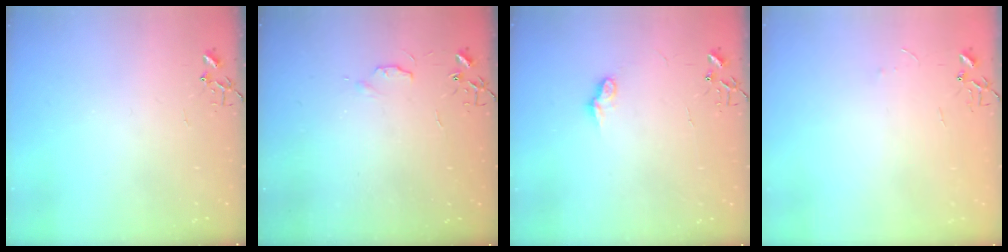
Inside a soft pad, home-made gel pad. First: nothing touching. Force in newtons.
{"total": 4.6, "press": 4.6, "slide": 0.7}
{"total": 6.9, "press": 6.9, "slide": 0.2}
{"total": 3.2, "press": 3.2, "slide": 0.4}